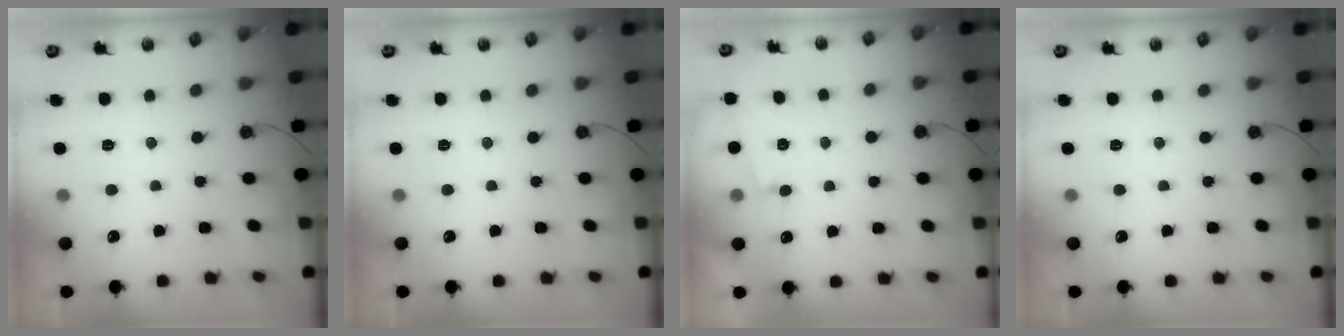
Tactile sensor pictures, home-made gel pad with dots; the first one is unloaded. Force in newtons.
{"total": 0.0}
{"total": 2.1, "press": 2.1, "slide": 0.5}
{"total": 0.0}